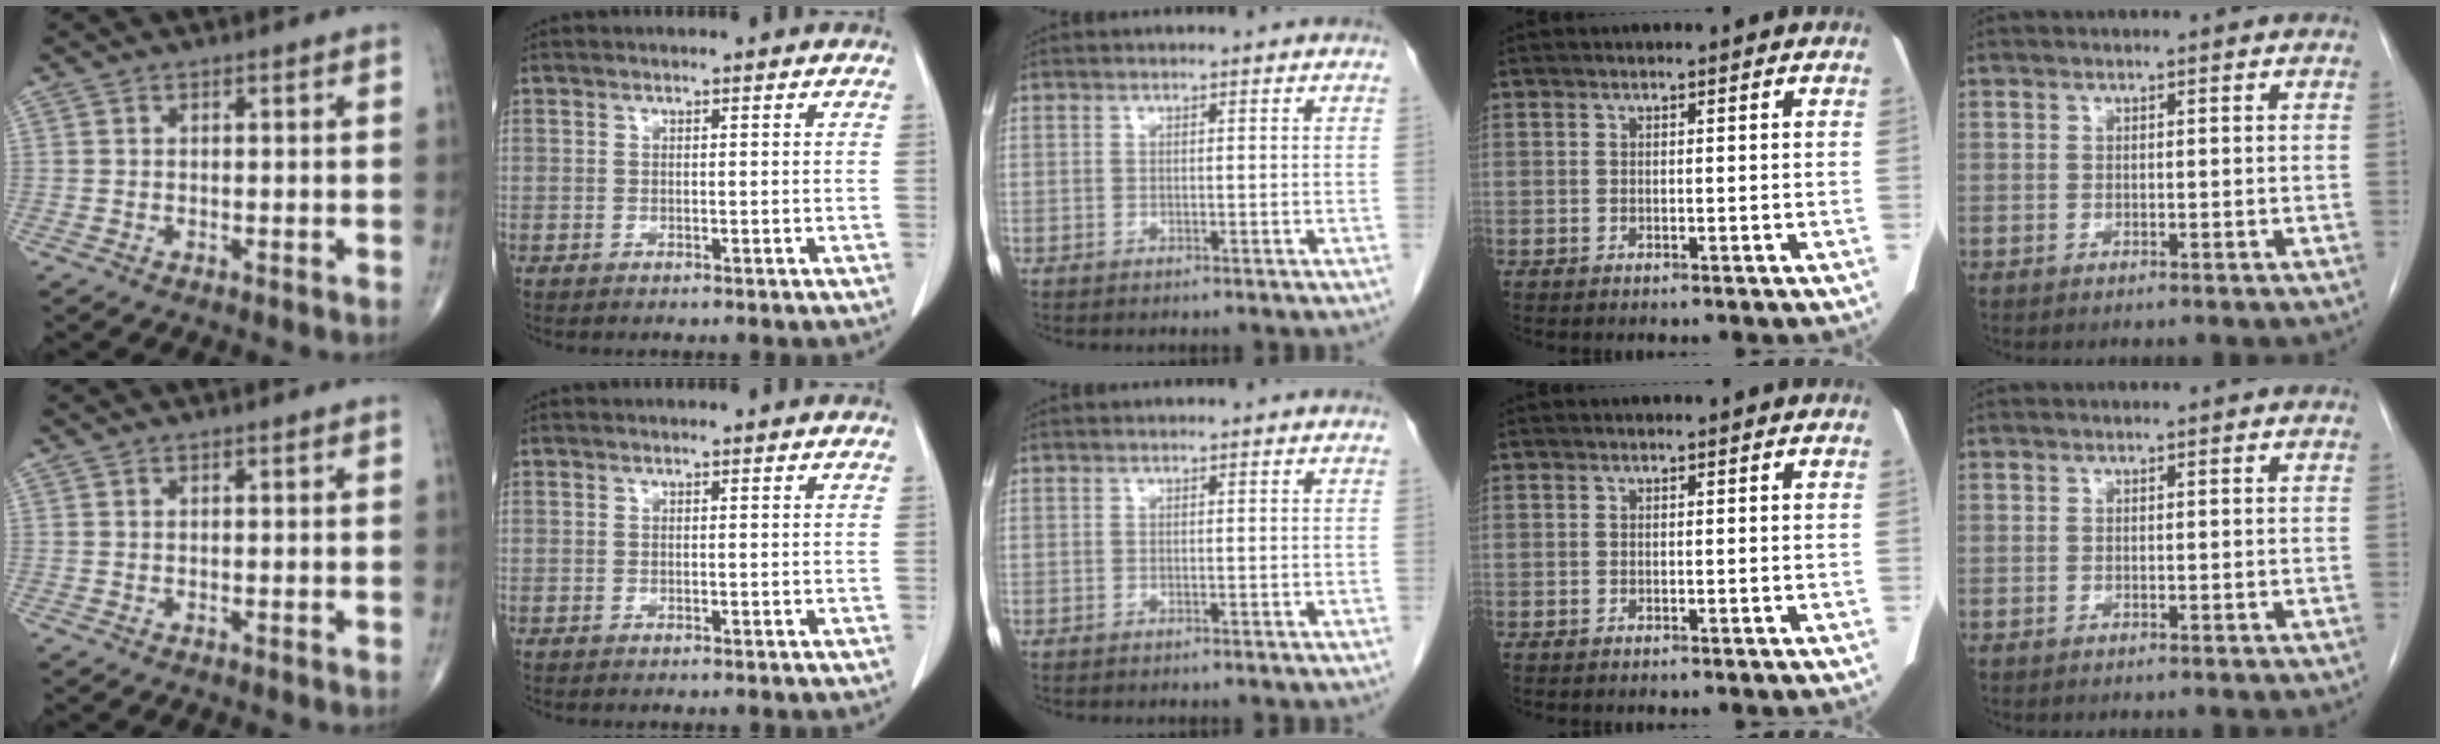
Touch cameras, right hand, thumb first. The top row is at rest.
{}